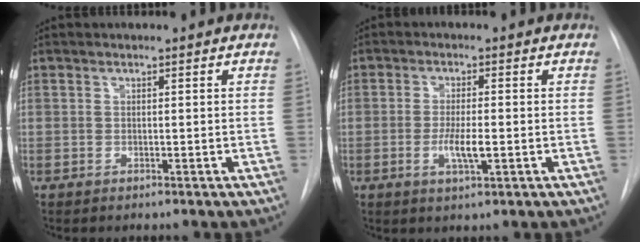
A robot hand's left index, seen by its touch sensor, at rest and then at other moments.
{"total": 4.2, "force": [-0.9, 0.7, 4.0], "torque": [-0.080, -0.006, -0.013]}